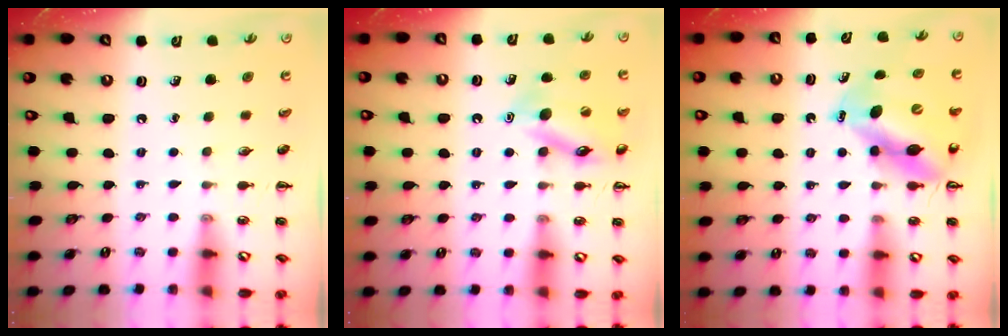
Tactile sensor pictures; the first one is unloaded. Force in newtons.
{"total": 13.6, "press": 13.5, "slide": 2.0}
{"total": 9.8, "press": 9.4, "slide": 2.6}